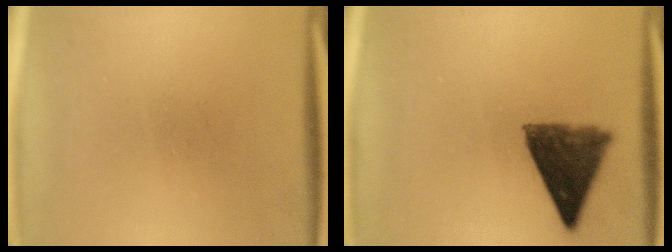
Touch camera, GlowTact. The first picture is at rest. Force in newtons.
{"total": 9.6}